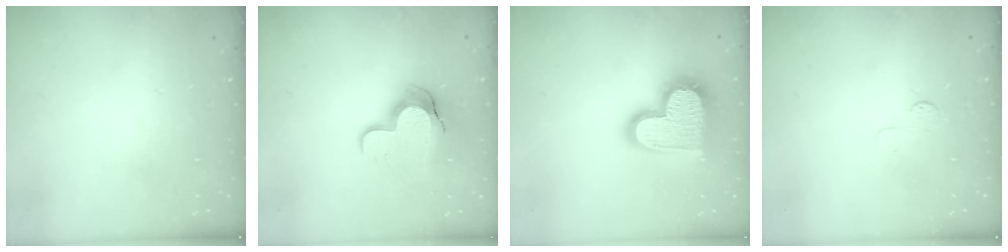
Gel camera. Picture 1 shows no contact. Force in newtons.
{"total": 11.8, "press": 11.7, "slide": 1.0}
{"total": 20.7, "press": 20.7, "slide": 1.5}
{"total": 2.6, "press": 2.6, "slide": 0.3}